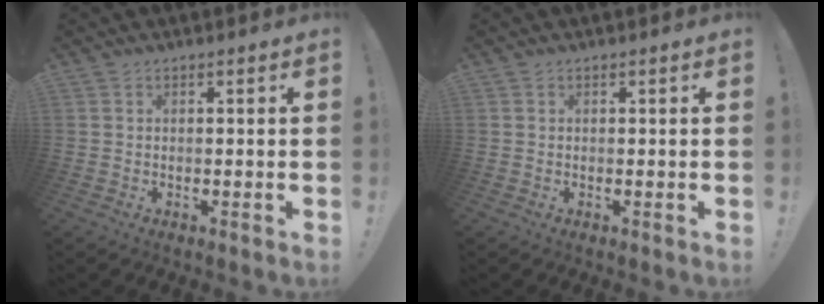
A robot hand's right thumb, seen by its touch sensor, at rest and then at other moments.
{"total": 0.0}